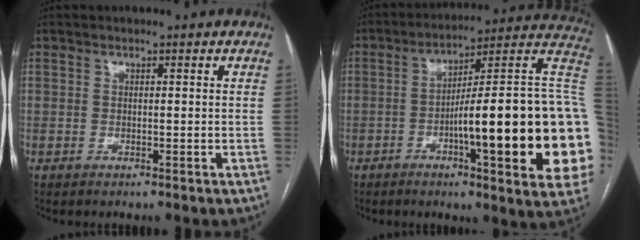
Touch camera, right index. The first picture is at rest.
{"total": 27.3, "force": [-3.8, 2.5, 26.9], "torque": [-0.271, 0.015, -0.057]}